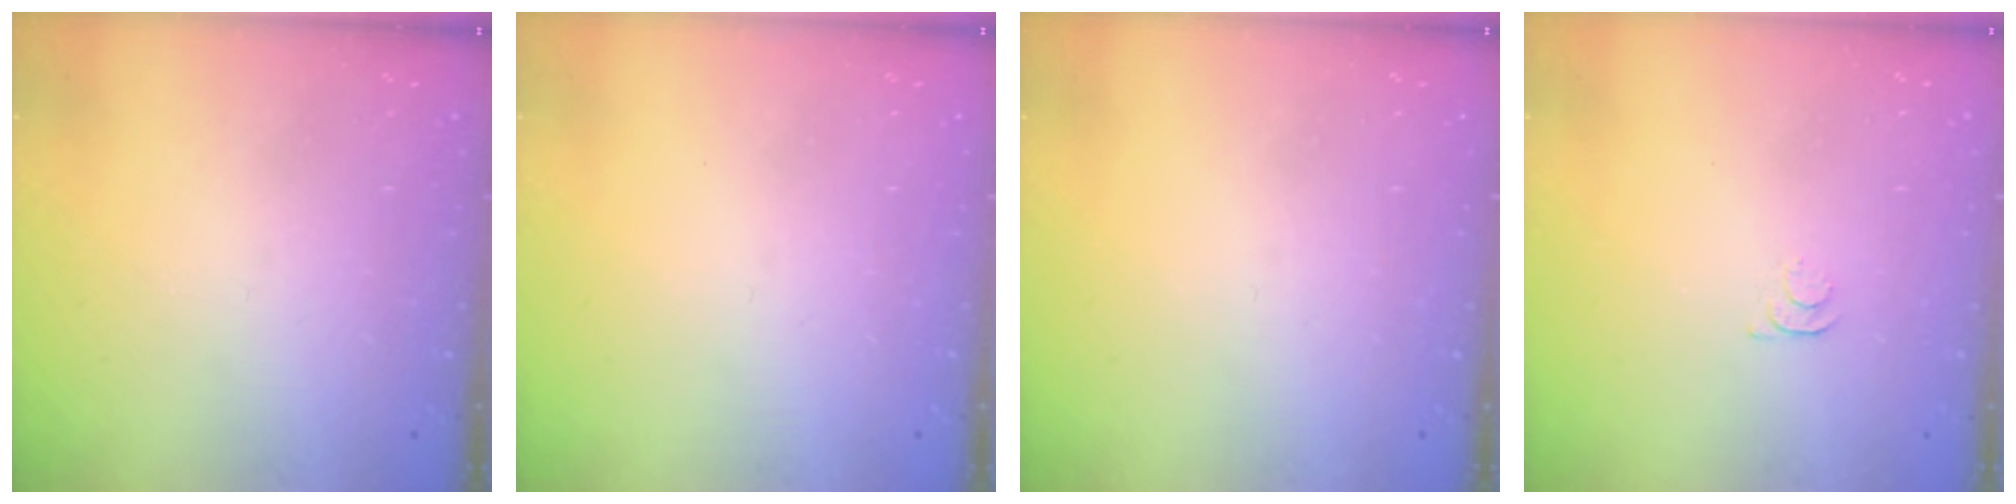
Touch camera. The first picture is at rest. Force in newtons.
{"total": 0.0}
{"total": 0.0}
{"total": 3.6, "press": 3.5, "slide": 0.8}